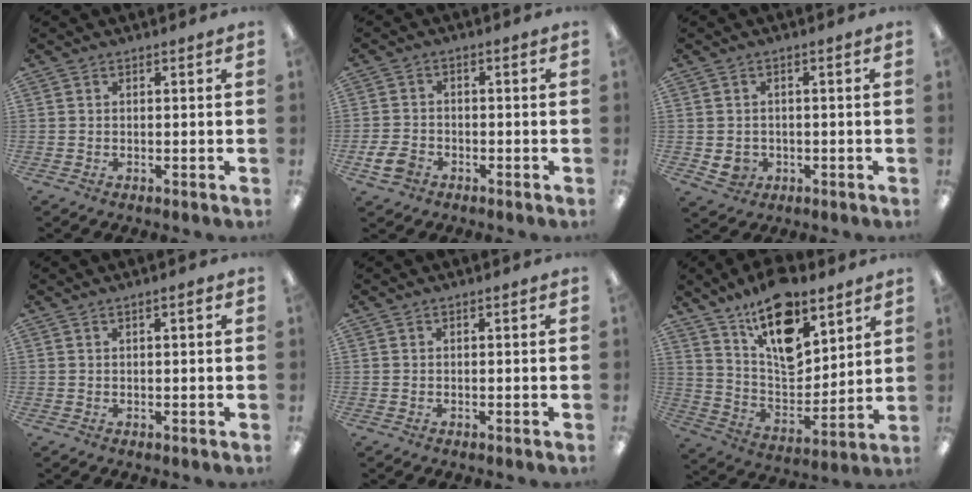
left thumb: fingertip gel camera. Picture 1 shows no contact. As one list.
[{"total": 4.5, "force": [-2.5, 3.0, 2.3], "torque": [-0.046, 0.011, -0.046]}, {"total": 3.3, "force": [-0.8, 3.0, 1.2], "torque": [-0.019, -0.002, -0.016]}, {"total": 1.3, "force": [0.6, 0.2, 1.1], "torque": [-0.016, -0.001, 0.007]}, {"total": 0.0}, {"total": 17.2, "force": [11.7, 7.8, 9.9], "torque": [-0.167, -0.070, 0.207]}]